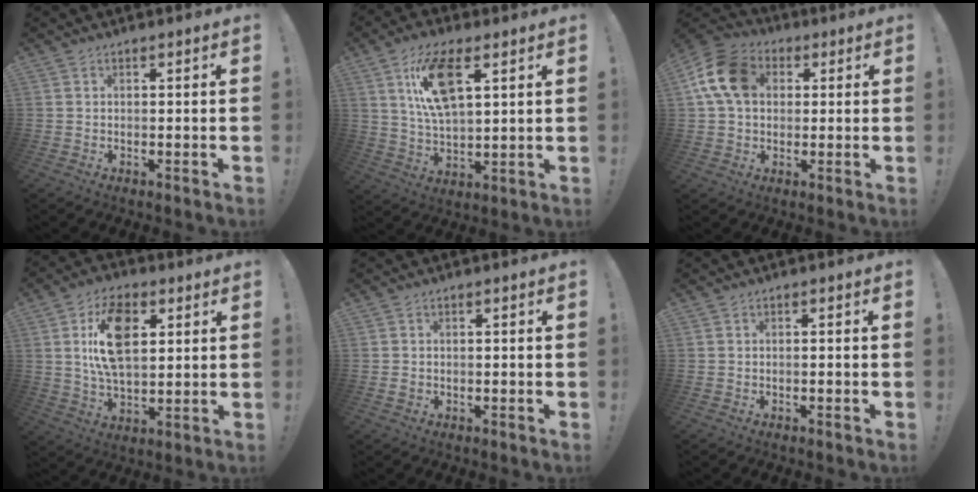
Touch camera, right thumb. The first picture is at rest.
{"total": 14.4, "force": [6.2, 6.7, 11.1], "torque": [-0.209, -0.005, 0.109]}
{"total": 14.5, "force": [3.4, 11.1, 8.8], "torque": [-0.148, 0.007, 0.070]}
{"total": 16.6, "force": [4.6, 10.0, 12.5], "torque": [-0.201, 0.001, 0.082]}
{"total": 1.1, "force": [-0.3, 1.0, 0.4], "torque": [-0.005, 0.004, -0.006]}
{"total": 0.7, "force": [-0.6, 0.1, 0.2], "torque": [-0.002, 0.001, -0.011]}